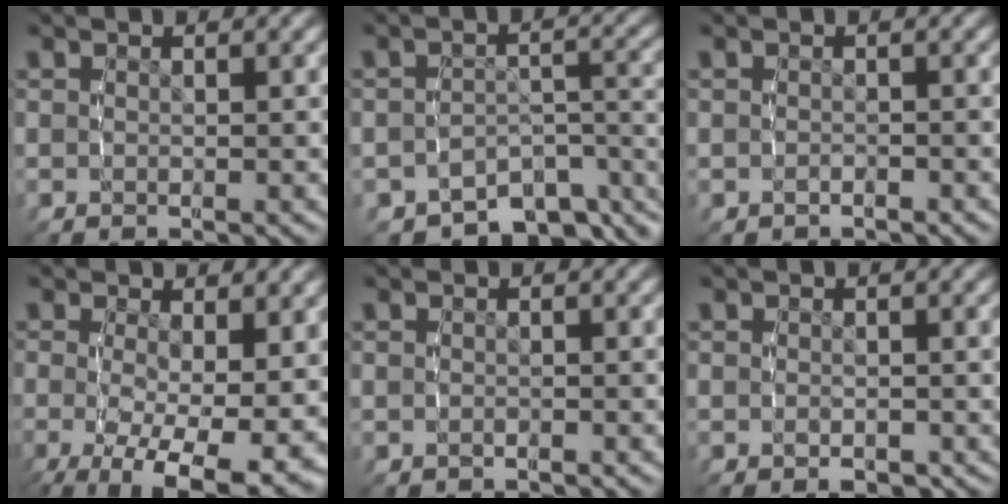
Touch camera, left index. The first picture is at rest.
{"total": 9.9, "force": [-7.9, 4.4, 4.0], "torque": [-0.034, -0.011, -0.118]}
{"total": 0.8, "force": [-0.7, 0.2, 0.0], "torque": [-0.001, -0.003, -0.007]}
{"total": 9.2, "force": [-4.0, 3.8, 7.3], "torque": [-0.134, -0.061, -0.034]}
{"total": 0.0}
{"total": 1.1, "force": [-0.8, 0.5, 0.6], "torque": [-0.008, -0.007, -0.008]}